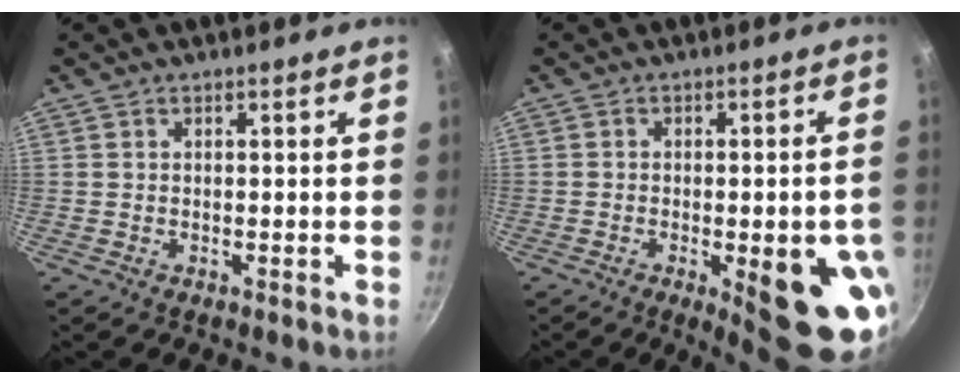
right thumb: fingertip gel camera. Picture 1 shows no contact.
{"total": 15.0, "force": [-4.4, 4.6, 13.6], "torque": [-0.141, 0.007, -0.049]}